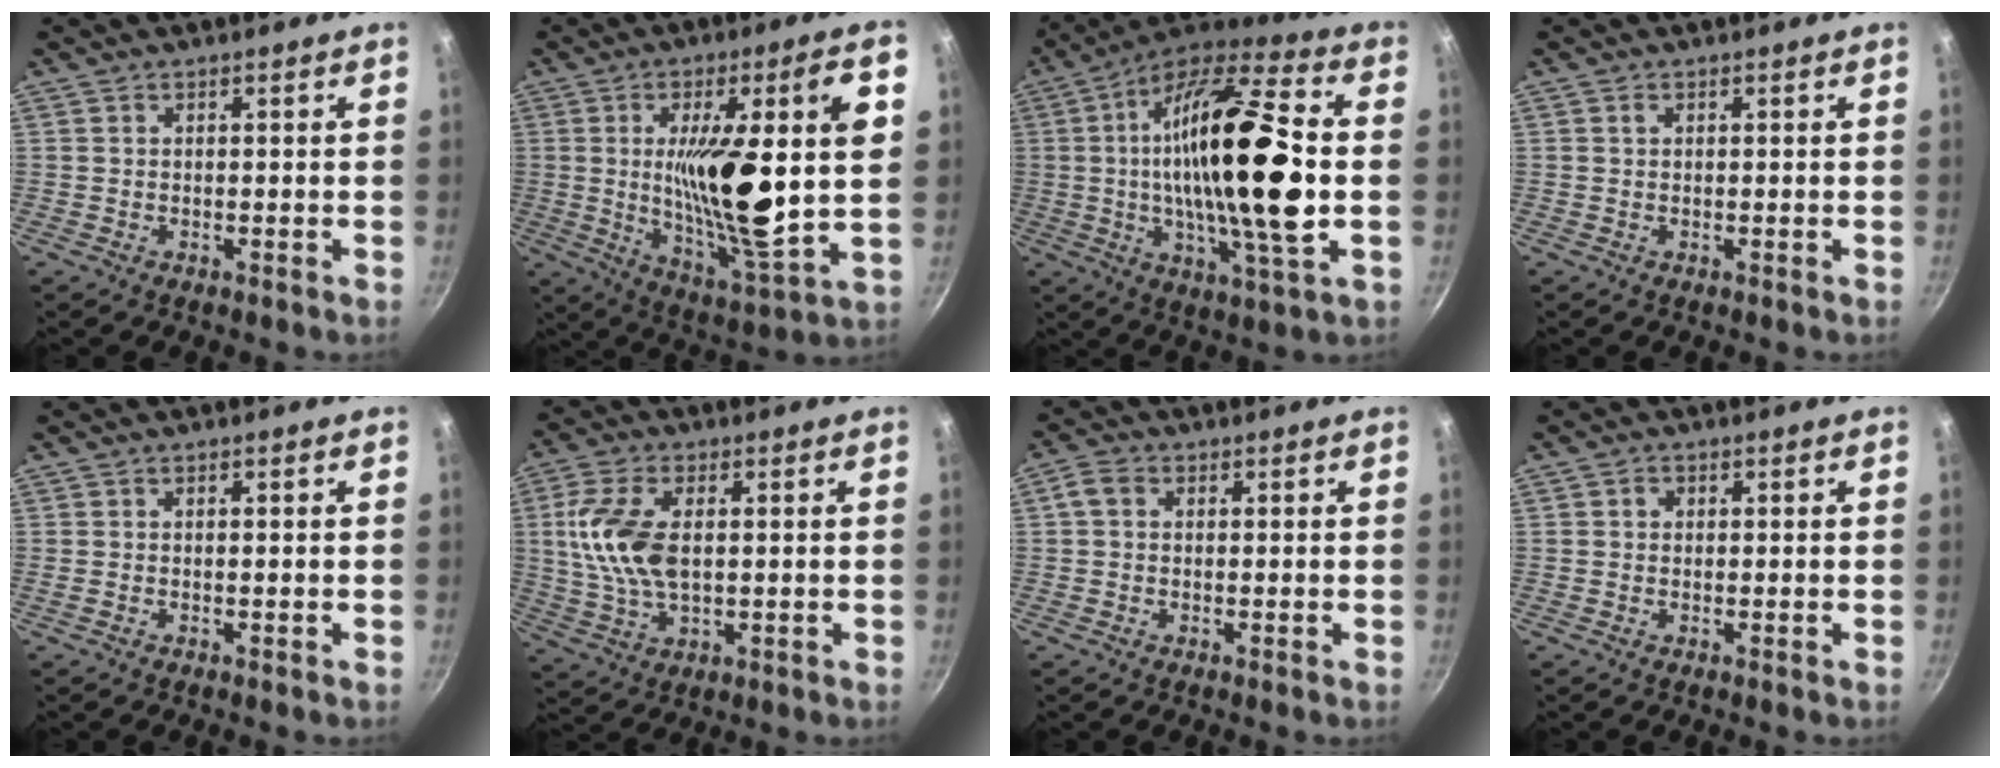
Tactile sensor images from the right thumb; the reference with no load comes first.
{"total": 23.5, "force": [3.1, 5.3, 22.7], "torque": [-0.361, -0.019, 0.059]}
{"total": 26.6, "force": [0.1, 7.1, 25.7], "torque": [-0.454, 0.012, -0.010]}
{"total": 0.6, "force": [0.3, 0.4, 0.3], "torque": [-0.006, 0.001, 0.005]}
{"total": 0.0}
{"total": 11.6, "force": [1.5, 6.3, 9.6], "torque": [-0.193, 0.000, 0.028]}
{"total": 2.9, "force": [0.5, 2.3, 1.6], "torque": [-0.028, 0.005, 0.003]}
{"total": 1.2, "force": [0.3, 1.1, 0.5], "torque": [-0.004, 0.005, 0.003]}